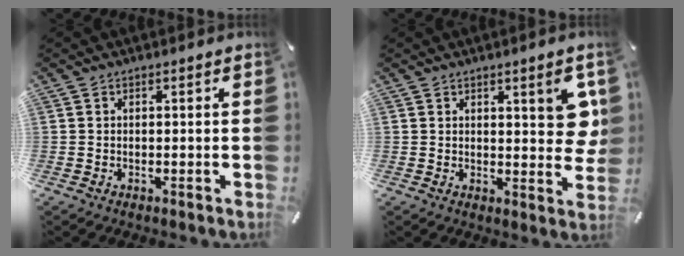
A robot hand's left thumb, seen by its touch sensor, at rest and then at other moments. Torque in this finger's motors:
{"motor_torque": [0.48, -0.20, 0.27, 0.13, 0.05]}